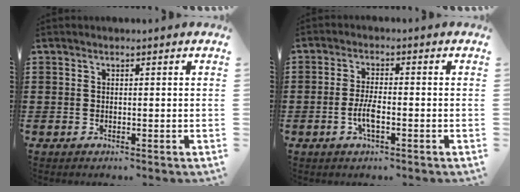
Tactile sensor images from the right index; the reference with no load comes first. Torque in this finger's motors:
{"motor_torque": [2.14, 0.00, 0.33, 0.04]}